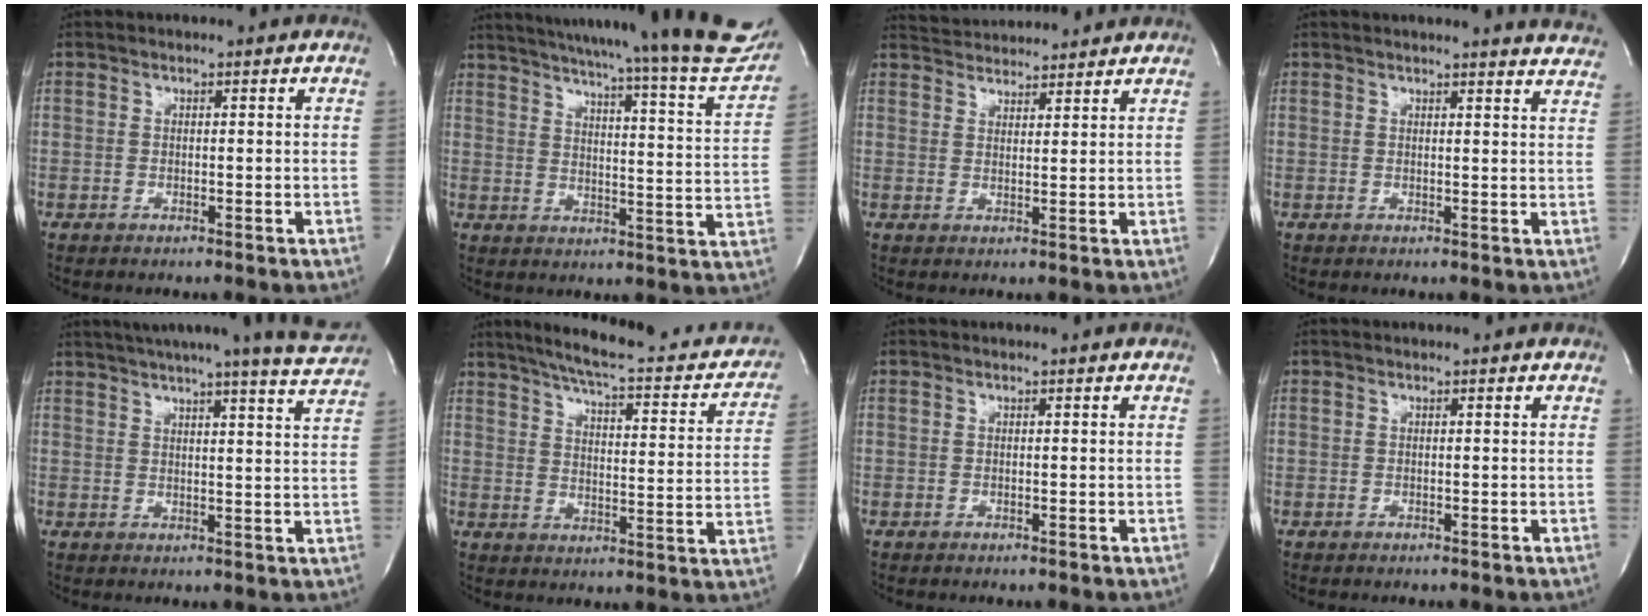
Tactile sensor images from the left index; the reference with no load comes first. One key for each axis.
{"total": 29.3, "fx": 26.1, "fy": 1.1, "fz": 13.3, "tx": -0.200, "ty": -0.085, "tz": 0.316}
{"total": 7.7, "fx": 7.6, "fy": 0.9, "fz": 1.1, "tx": -0.025, "ty": 0.026, "tz": 0.114}
{"total": 11.3, "fx": 11.0, "fy": 0.2, "fz": 2.4, "tx": -0.021, "ty": -0.052, "tz": 0.099}
{"total": 16.5, "fx": 15.1, "fy": -0.7, "fz": 6.8, "tx": -0.106, "ty": -0.032, "tz": 0.180}
{"total": 22.2, "fx": 18.5, "fy": 4.6, "fz": 11.5, "tx": -0.156, "ty": 0.000, "tz": 0.226}
{"total": 0.0}
{"total": 0.0}